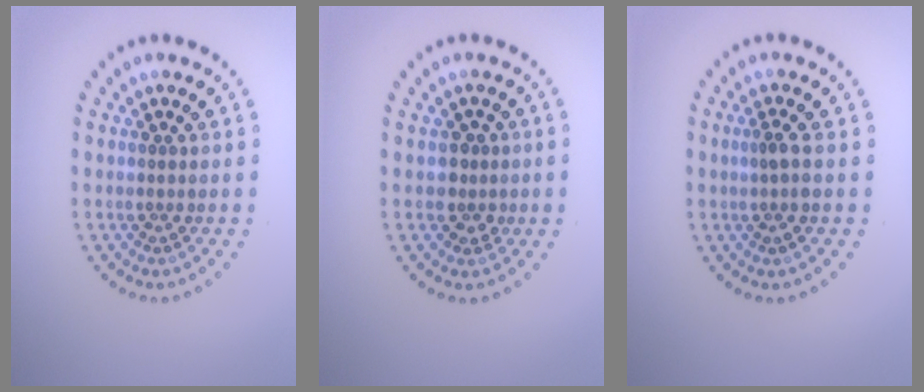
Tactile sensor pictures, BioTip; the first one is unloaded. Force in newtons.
{"total": 1.7, "press": 1.4, "slide": 0.9}
{"total": 1.1, "press": 1.0, "slide": 0.4}